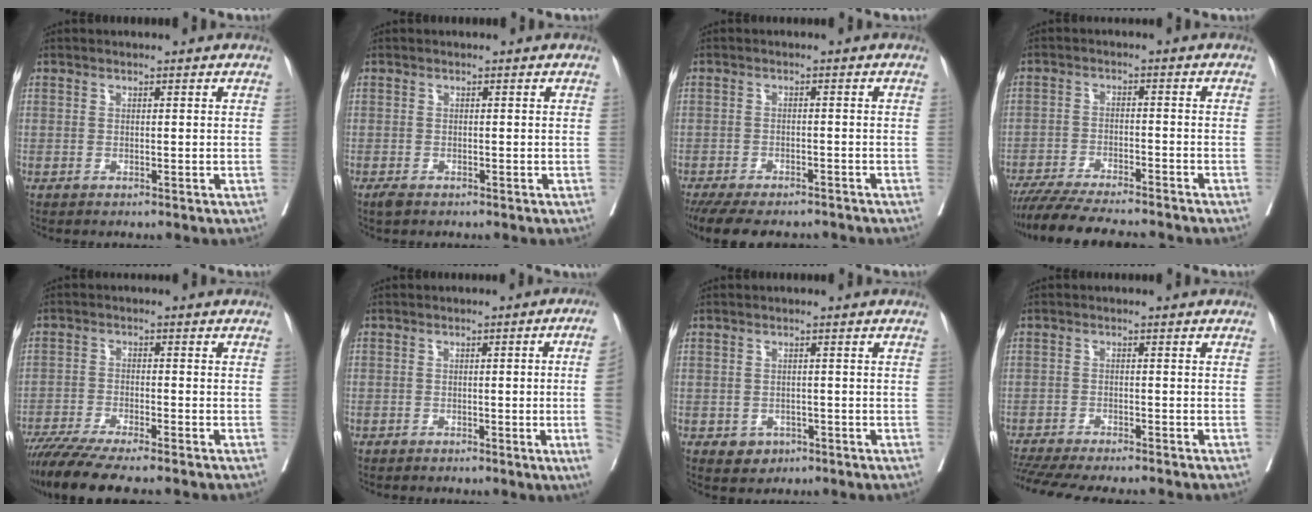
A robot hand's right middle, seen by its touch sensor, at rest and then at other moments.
{"total": 1.3, "force": [-0.9, 0.5, 0.8], "torque": [-0.021, -0.004, -0.013]}
{"total": 13.2, "force": [-11.1, 4.2, 5.7], "torque": [-0.125, -0.013, -0.151]}
{"total": 14.0, "force": [-12.3, 1.4, 6.4], "torque": [-0.104, -0.021, -0.186]}
{"total": 11.2, "force": [-9.4, 0.5, 6.0], "torque": [-0.090, -0.025, -0.150]}
{"total": 6.7, "force": [-1.2, -1.3, 6.5], "torque": [-0.072, -0.005, -0.020]}
{"total": 2.7, "force": [-1.2, 2.2, 0.9], "torque": [-0.012, 0.004, -0.010]}
{"total": 15.0, "force": [-13.2, 2.1, 6.7], "torque": [-0.139, -0.023, -0.187]}